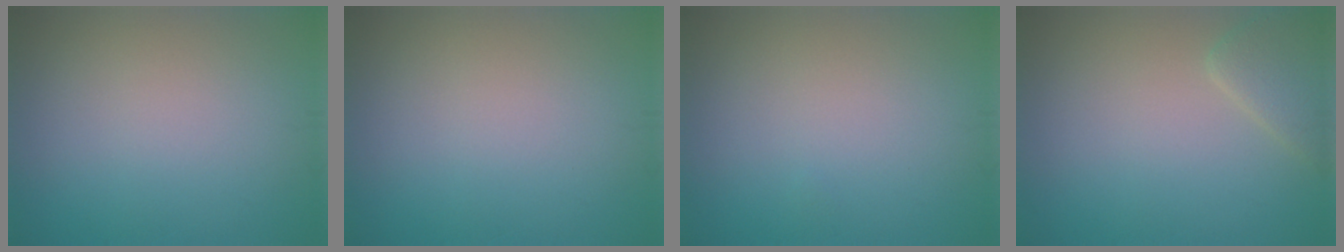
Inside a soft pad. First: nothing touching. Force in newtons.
{"total": 0.0}
{"total": 0.0}
{"total": 2.3, "press": 2.3, "slide": 0.2}